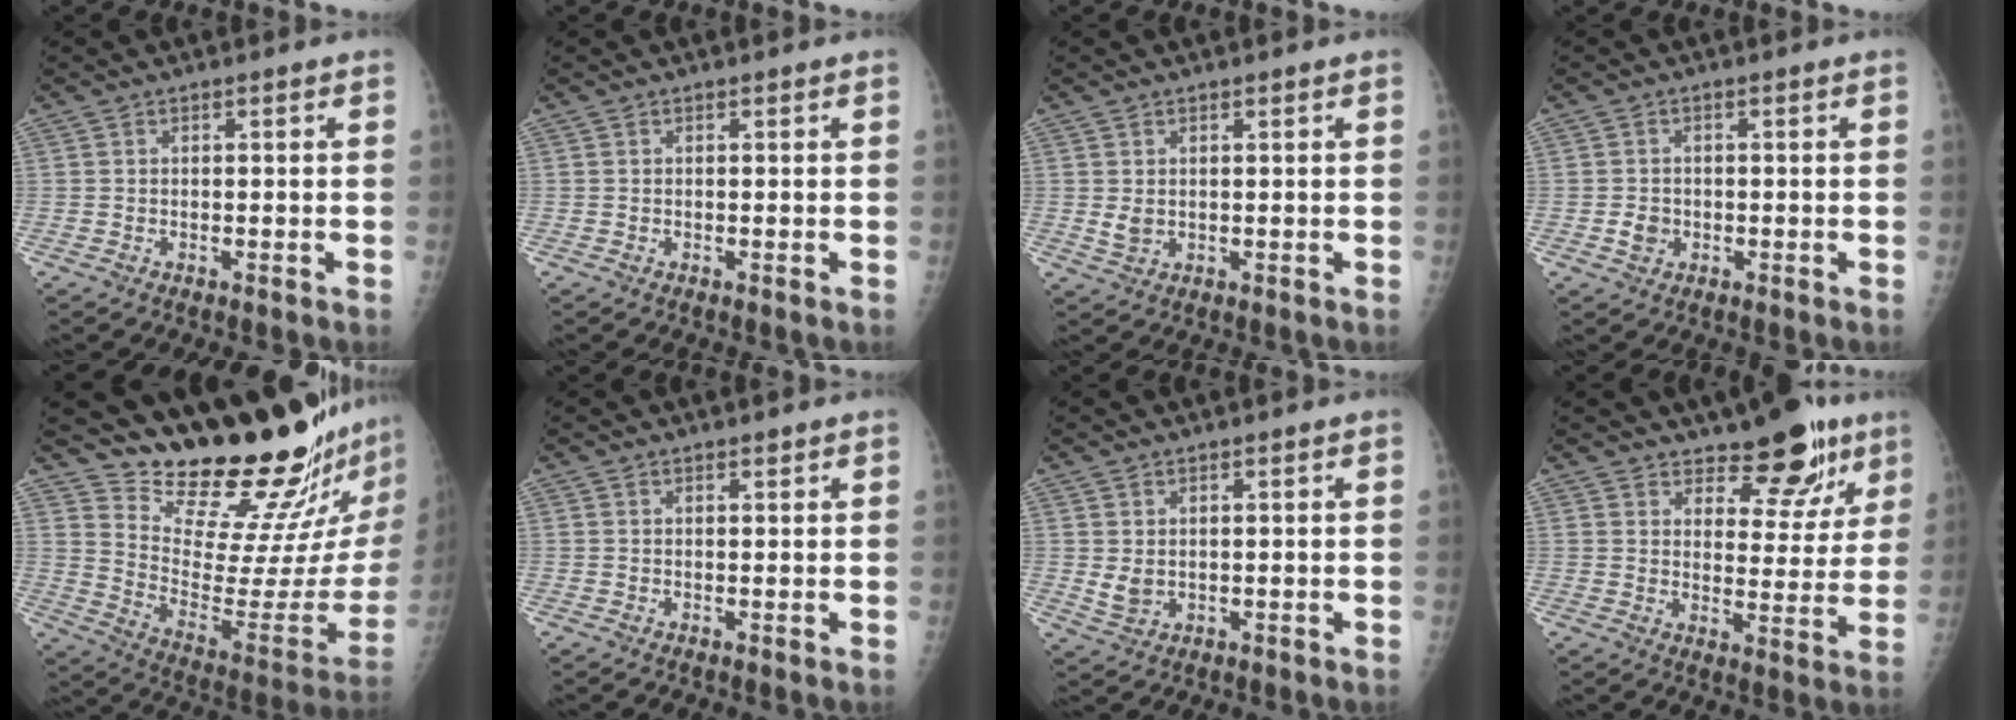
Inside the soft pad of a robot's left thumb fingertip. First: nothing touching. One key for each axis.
{"total": 0.0}
{"total": 2.2, "fx": 0.6, "fy": 1.6, "fz": 1.4, "tx": -0.019, "ty": -0.008, "tz": 0.018}
{"total": 2.4, "fx": -0.6, "fy": 2.1, "fz": 1.0, "tx": -0.009, "ty": 0.004, "tz": -0.007}
{"total": 26.0, "fx": 22.8, "fy": 3.5, "fz": 11.9, "tx": -0.143, "ty": -0.200, "tz": 0.329}
{"total": 0.8, "fx": 0.7, "fy": 0.2, "fz": 0.3, "tx": -0.004, "ty": -0.005, "tz": 0.011}
{"total": 3.0, "fx": 0.9, "fy": 2.1, "fz": 1.9, "tx": -0.030, "ty": -0.013, "tz": 0.027}
{"total": 11.1, "fx": 7.9, "fy": 5.1, "fz": 5.8, "tx": -0.032, "ty": -0.052, "tz": 0.117}